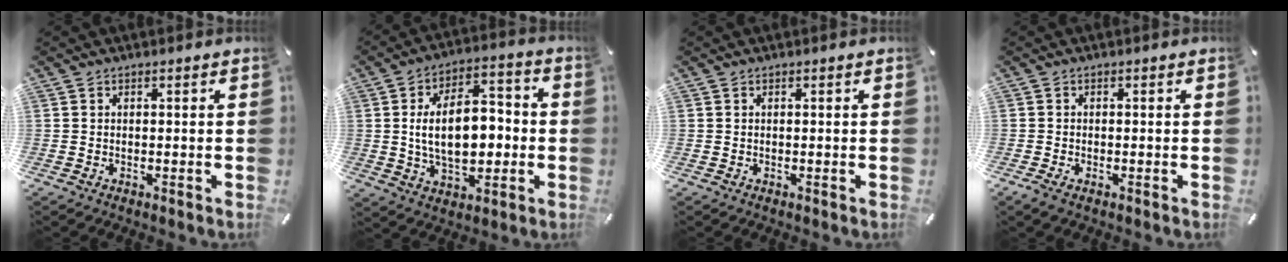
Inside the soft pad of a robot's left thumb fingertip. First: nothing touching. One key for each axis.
{"total": 15.6, "fx": -0.5, "fy": 9.4, "fz": 12.4, "tx": -0.218, "ty": 0.005, "tz": -0.011}
{"total": 0.0}
{"total": 1.2, "fx": -0.5, "fy": 0.6, "fz": 0.8, "tx": -0.016, "ty": -0.001, "tz": -0.009}